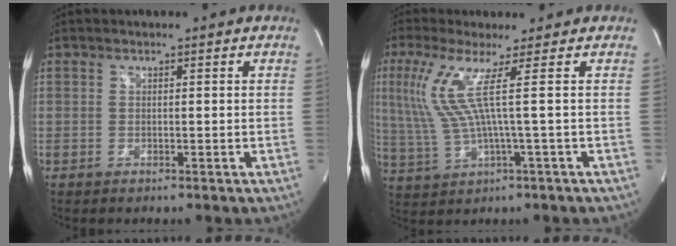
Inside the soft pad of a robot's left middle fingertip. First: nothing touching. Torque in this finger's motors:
{"motor_torque": [0.29, -0.22, 0.30, 0.21]}